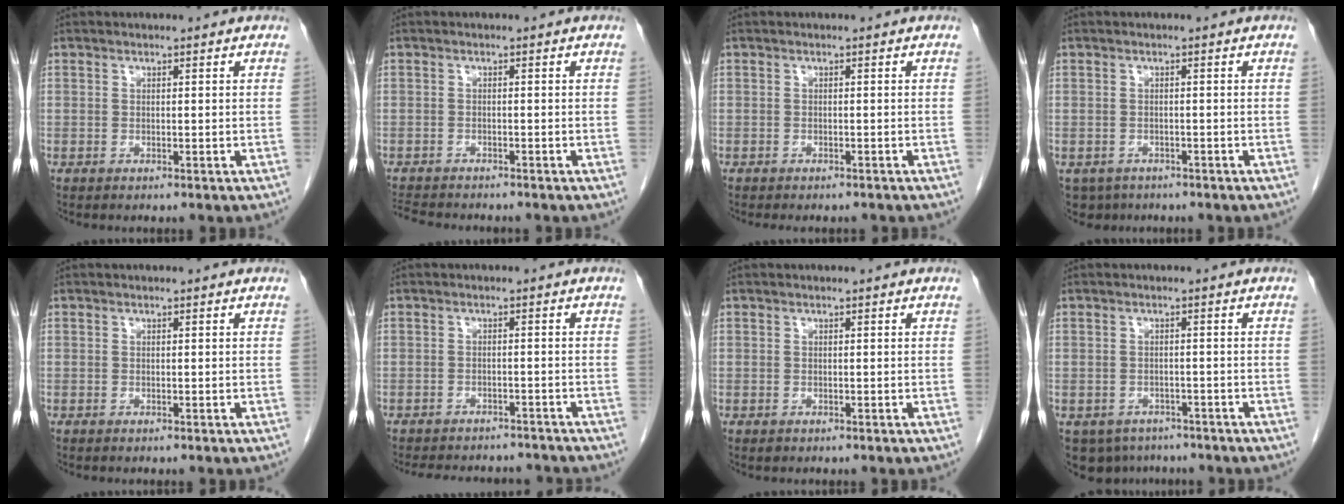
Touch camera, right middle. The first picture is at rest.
{"total": 6.0, "force": [-5.6, 1.1, 2.0], "torque": [-0.033, -0.010, -0.088]}
{"total": 3.7, "force": [-3.2, 1.3, 1.2], "torque": [-0.014, -0.005, -0.037]}
{"total": 4.1, "force": [-2.9, 2.9, 0.6], "torque": [-0.007, 0.000, -0.041]}
{"total": 0.0}
{"total": 12.0, "force": [-10.9, 3.7, 3.3], "torque": [-0.067, 0.010, -0.130]}
{"total": 0.0}
{"total": 6.2, "force": [-4.5, 4.1, 1.0], "torque": [-0.016, 0.002, -0.057]}